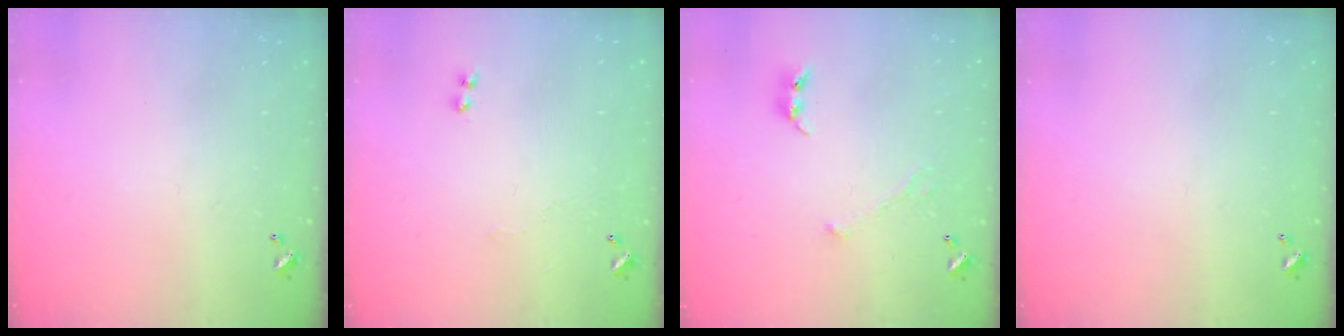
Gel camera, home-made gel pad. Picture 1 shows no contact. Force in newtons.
{"total": 2.6, "press": 2.5, "slide": 0.5}
{"total": 0.9, "press": 0.4, "slide": 0.8}
{"total": 0.0}